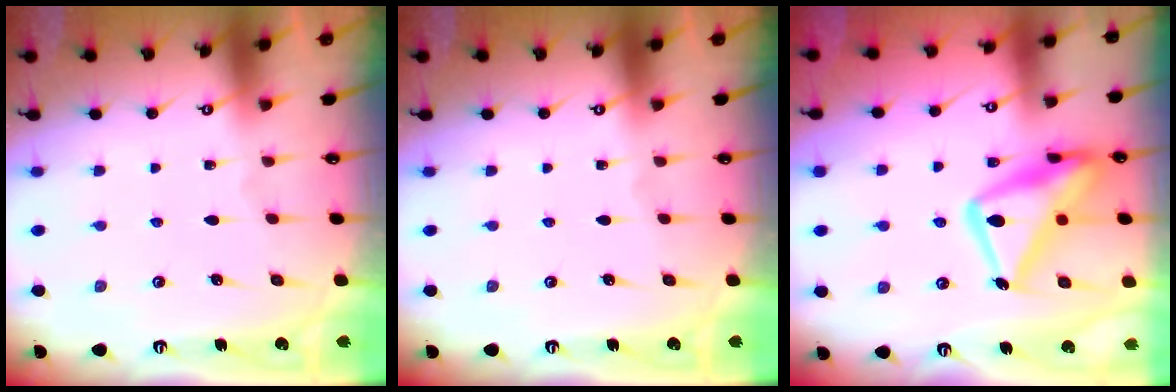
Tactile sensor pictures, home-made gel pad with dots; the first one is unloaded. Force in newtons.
{"total": 0.0}
{"total": 19.6, "press": 19.6, "slide": 1.5}